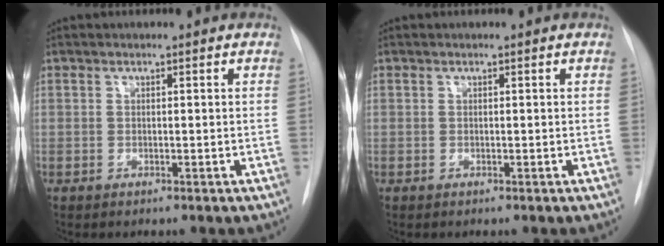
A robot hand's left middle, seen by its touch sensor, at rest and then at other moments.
{"total": 0.0}